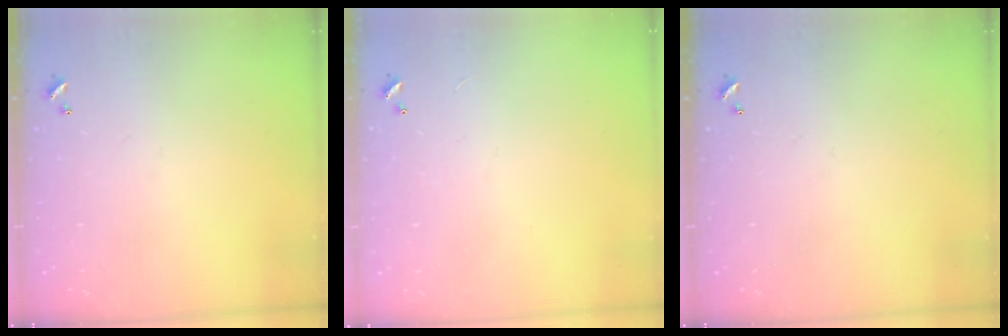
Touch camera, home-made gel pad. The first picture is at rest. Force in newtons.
{"total": 2.8, "press": 2.8, "slide": 0.3}
{"total": 0.0}